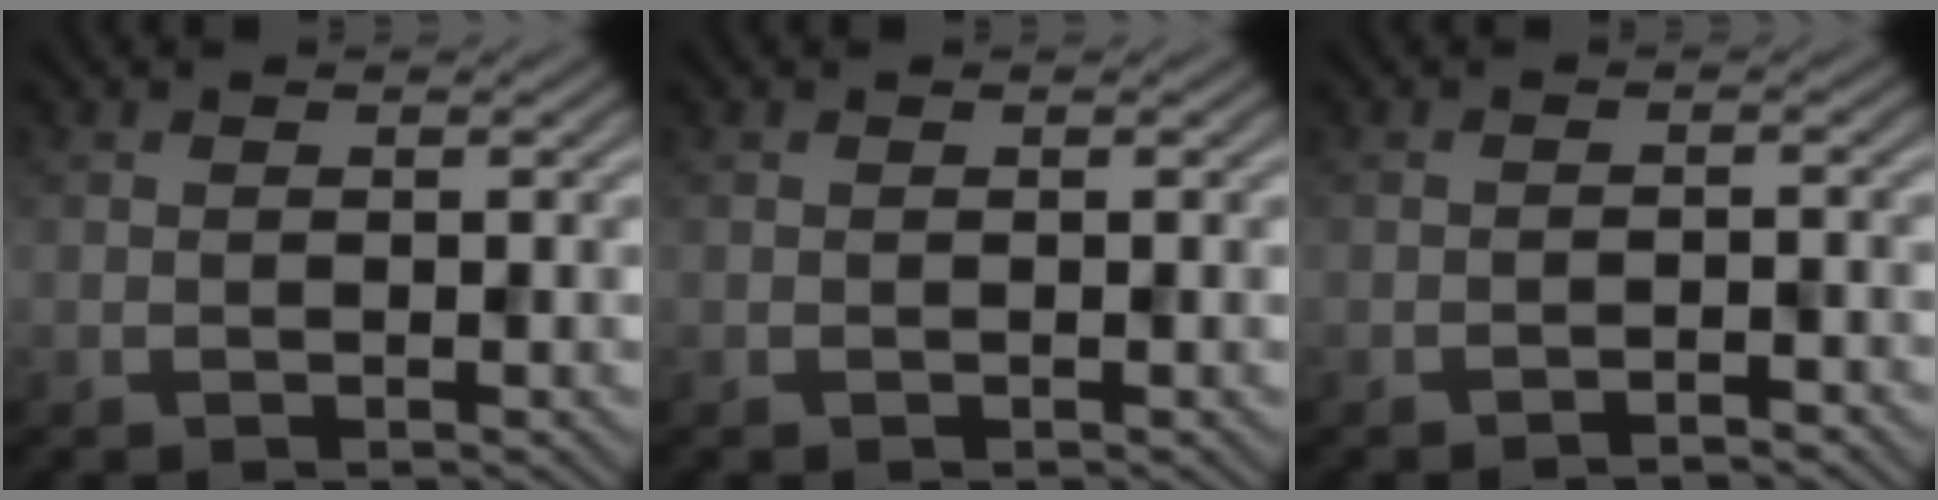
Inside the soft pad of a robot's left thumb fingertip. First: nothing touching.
{"total": 0.0}
{"total": 1.5, "force": [-1.3, 0.1, 0.6], "torque": [-0.005, 0.004, -0.024]}